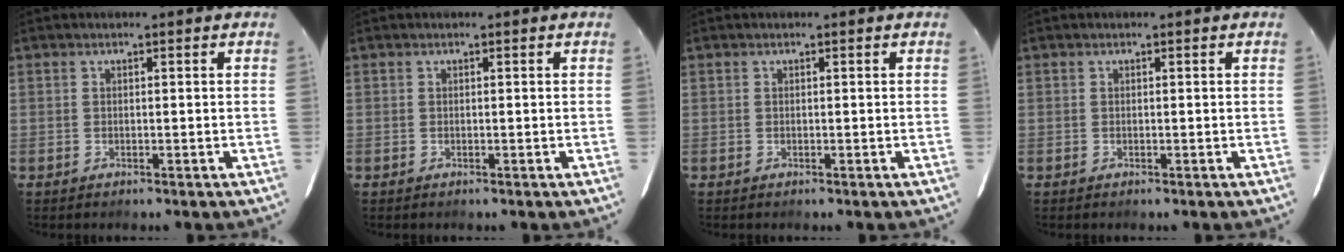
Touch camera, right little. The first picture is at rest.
{"total": 0.0}
{"total": 0.0}
{"total": 0.0}